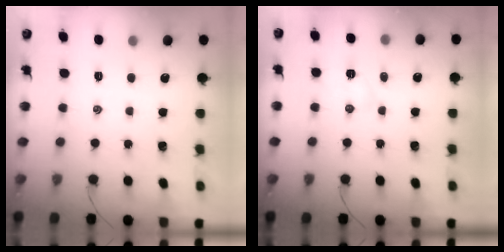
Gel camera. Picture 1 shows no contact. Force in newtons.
{"total": 3.2, "press": 3.0, "slide": 0.9}